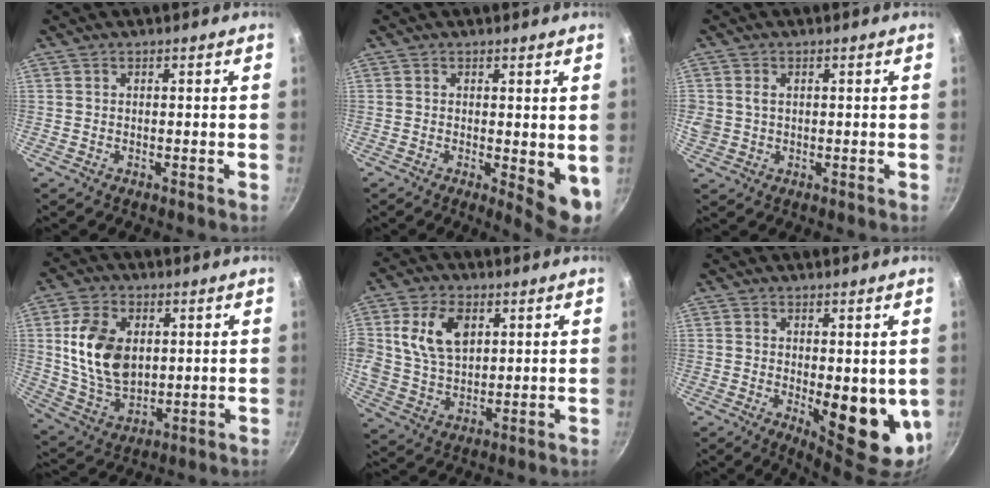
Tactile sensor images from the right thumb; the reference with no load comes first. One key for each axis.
{"total": 6.3, "fx": -0.1, "fy": 2.3, "fz": 5.8, "tx": -0.068, "ty": -0.012, "tz": 0.002}
{"total": 3.1, "fx": 0.6, "fy": 2.5, "fz": 1.7, "tx": -0.023, "ty": 0.001, "tz": 0.013}
{"total": 14.4, "fx": 2.4, "fy": 9.8, "fz": 10.3, "tx": -0.174, "ty": -0.015, "tz": 0.055}
{"total": 11.7, "fx": 3.5, "fy": 7.7, "fz": 8.0, "tx": -0.135, "ty": -0.009, "tz": 0.064}
{"total": 12.3, "fx": -0.7, "fy": 5.3, "fz": 11.1, "tx": -0.125, "ty": -0.022, "tz": 0.005}